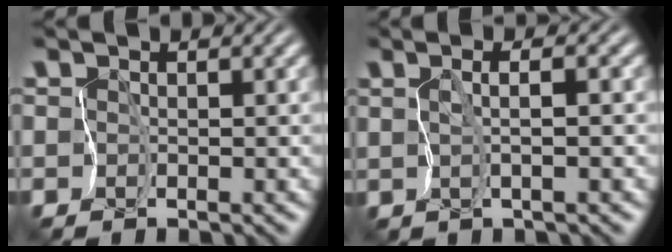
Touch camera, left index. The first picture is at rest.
{"total": 1.2, "force": [0.2, -0.5, 1.0], "torque": [-0.007, -0.010, 0.005]}